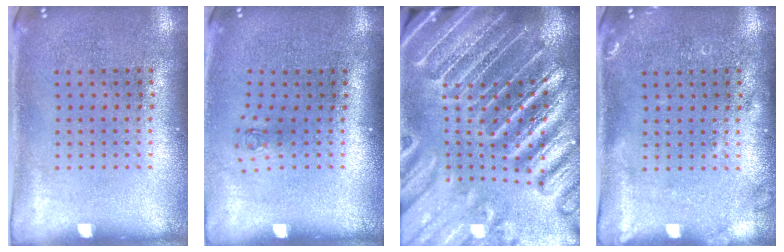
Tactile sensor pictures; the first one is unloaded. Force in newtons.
{"total": 0.7, "press": 0.3, "slide": 0.6}
{"total": 4.7, "press": 4.3, "slide": 1.8}
{"total": 1.2, "press": 1.2, "slide": 0.3}